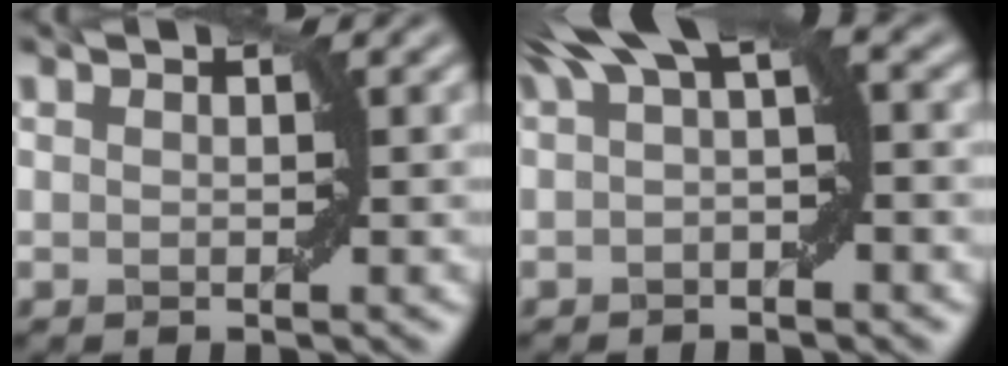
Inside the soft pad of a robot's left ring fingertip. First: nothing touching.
{"total": 4.5, "force": [1.4, 1.1, 4.1], "torque": [-0.057, 0.015, 0.015]}